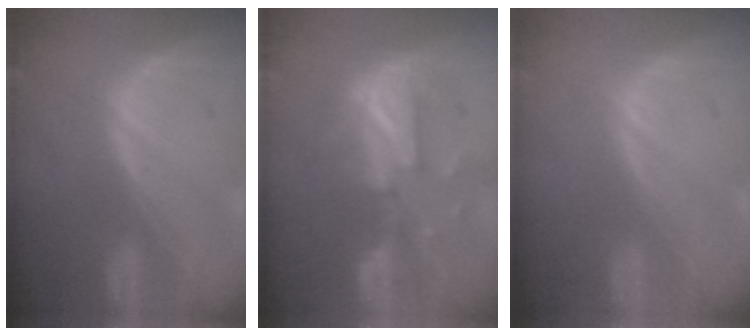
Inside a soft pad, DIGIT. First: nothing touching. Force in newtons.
{"total": 8.2, "press": 8.2, "slide": 0.3}
{"total": 0.0}